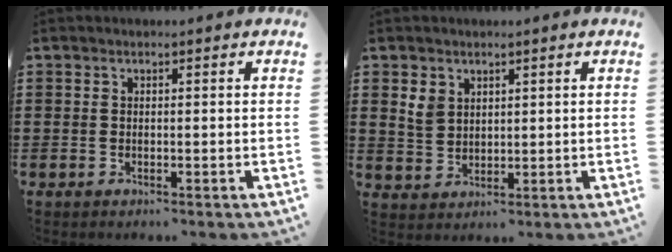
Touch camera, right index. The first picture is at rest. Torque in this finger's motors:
{"motor_torque": [0.00, 0.00, 0.12, 0.03]}